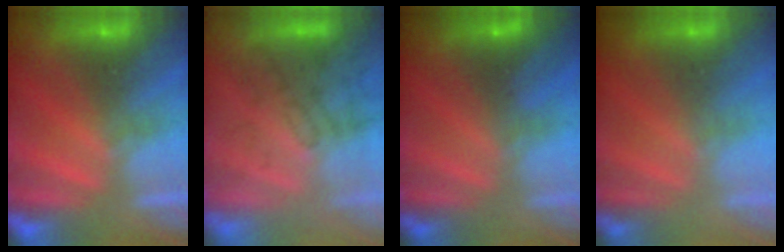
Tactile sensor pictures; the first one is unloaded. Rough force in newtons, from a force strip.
{"total": 3.2}
{"total": 3.3}
{"total": 2.5}